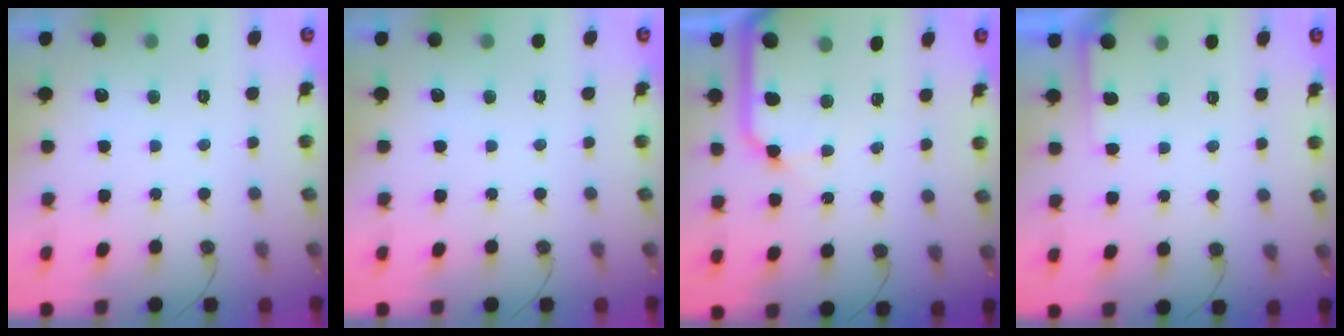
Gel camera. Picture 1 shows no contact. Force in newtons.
{"total": 0.0}
{"total": 11.3, "press": 11.3, "slide": 1.1}
{"total": 3.6, "press": 3.6, "slide": 0.3}